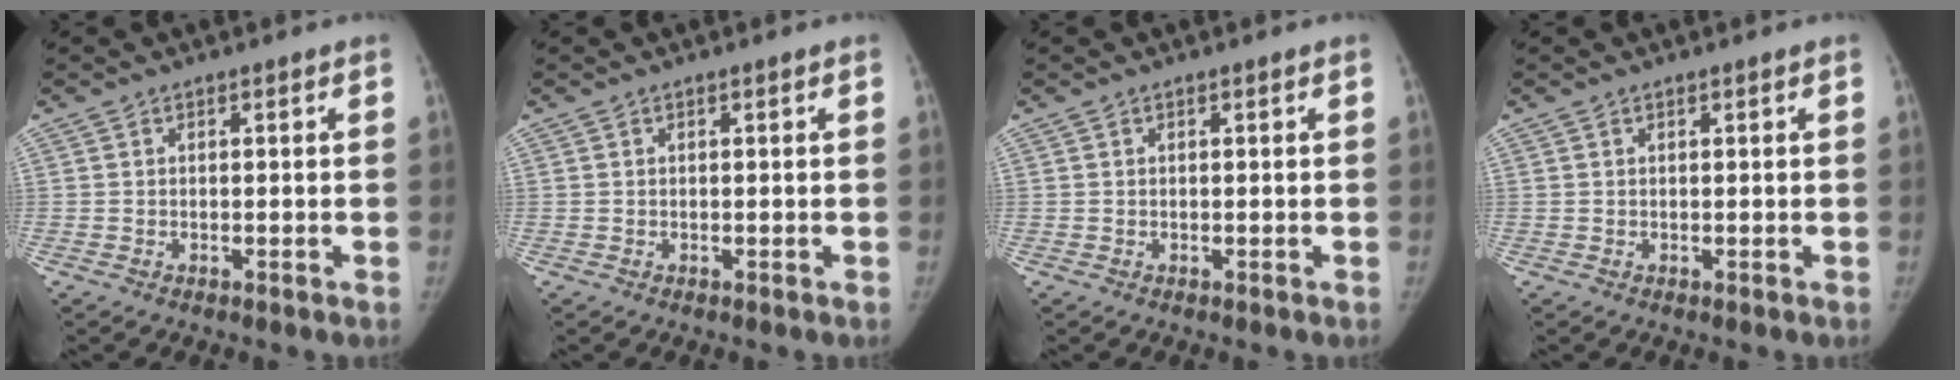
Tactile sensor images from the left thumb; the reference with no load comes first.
{"total": 0.0}
{"total": 0.0}
{"total": 0.0}